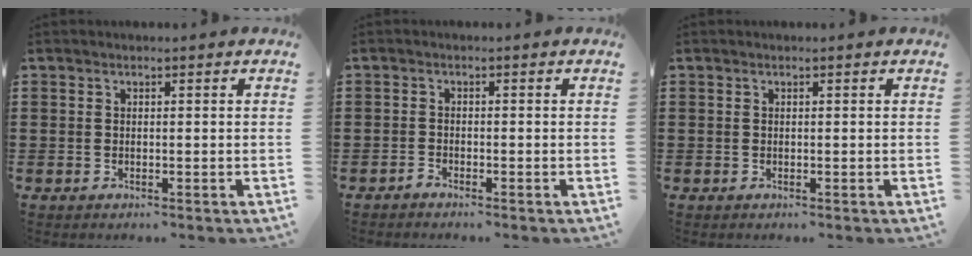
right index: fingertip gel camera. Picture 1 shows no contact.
{"total": 1.1, "force": [-1.0, 0.0, 0.2], "torque": [-0.008, -0.002, -0.020]}
{"total": 0.0}